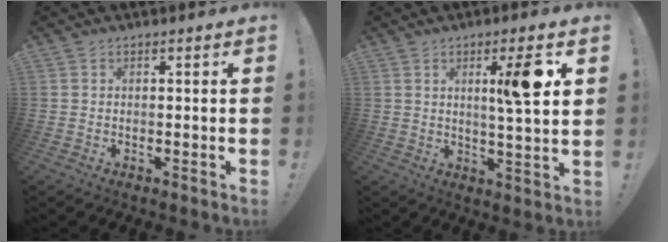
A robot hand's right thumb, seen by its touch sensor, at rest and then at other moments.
{"total": 10.6, "force": [3.7, 0.5, 10.0], "torque": [-0.139, -0.014, 0.044]}